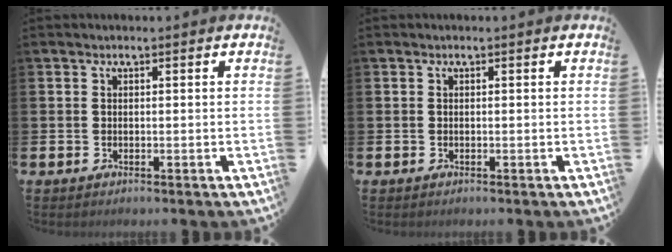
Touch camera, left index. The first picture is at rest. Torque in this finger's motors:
{"motor_torque": [0.00, 0.00, 0.00, 0.00]}